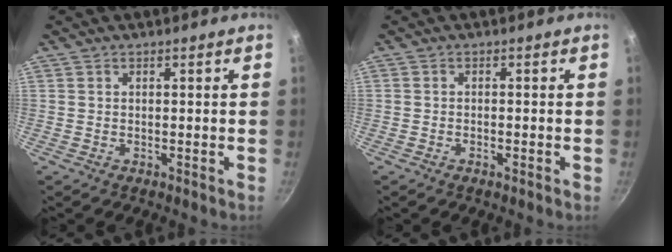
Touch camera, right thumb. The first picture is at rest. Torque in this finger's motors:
{"motor_torque": [-0.40, -0.08, -0.14, 0.10, 0.06]}